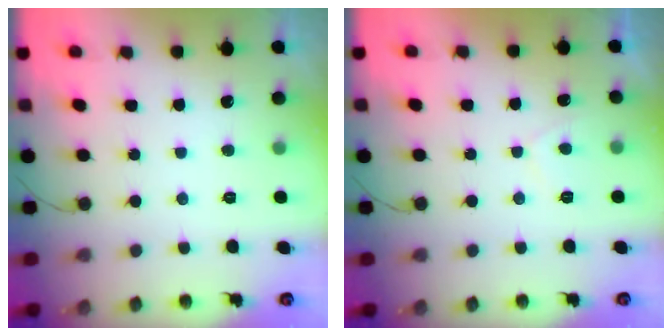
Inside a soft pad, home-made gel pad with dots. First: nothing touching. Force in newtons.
{"total": 1.8, "press": 1.7, "slide": 0.6}